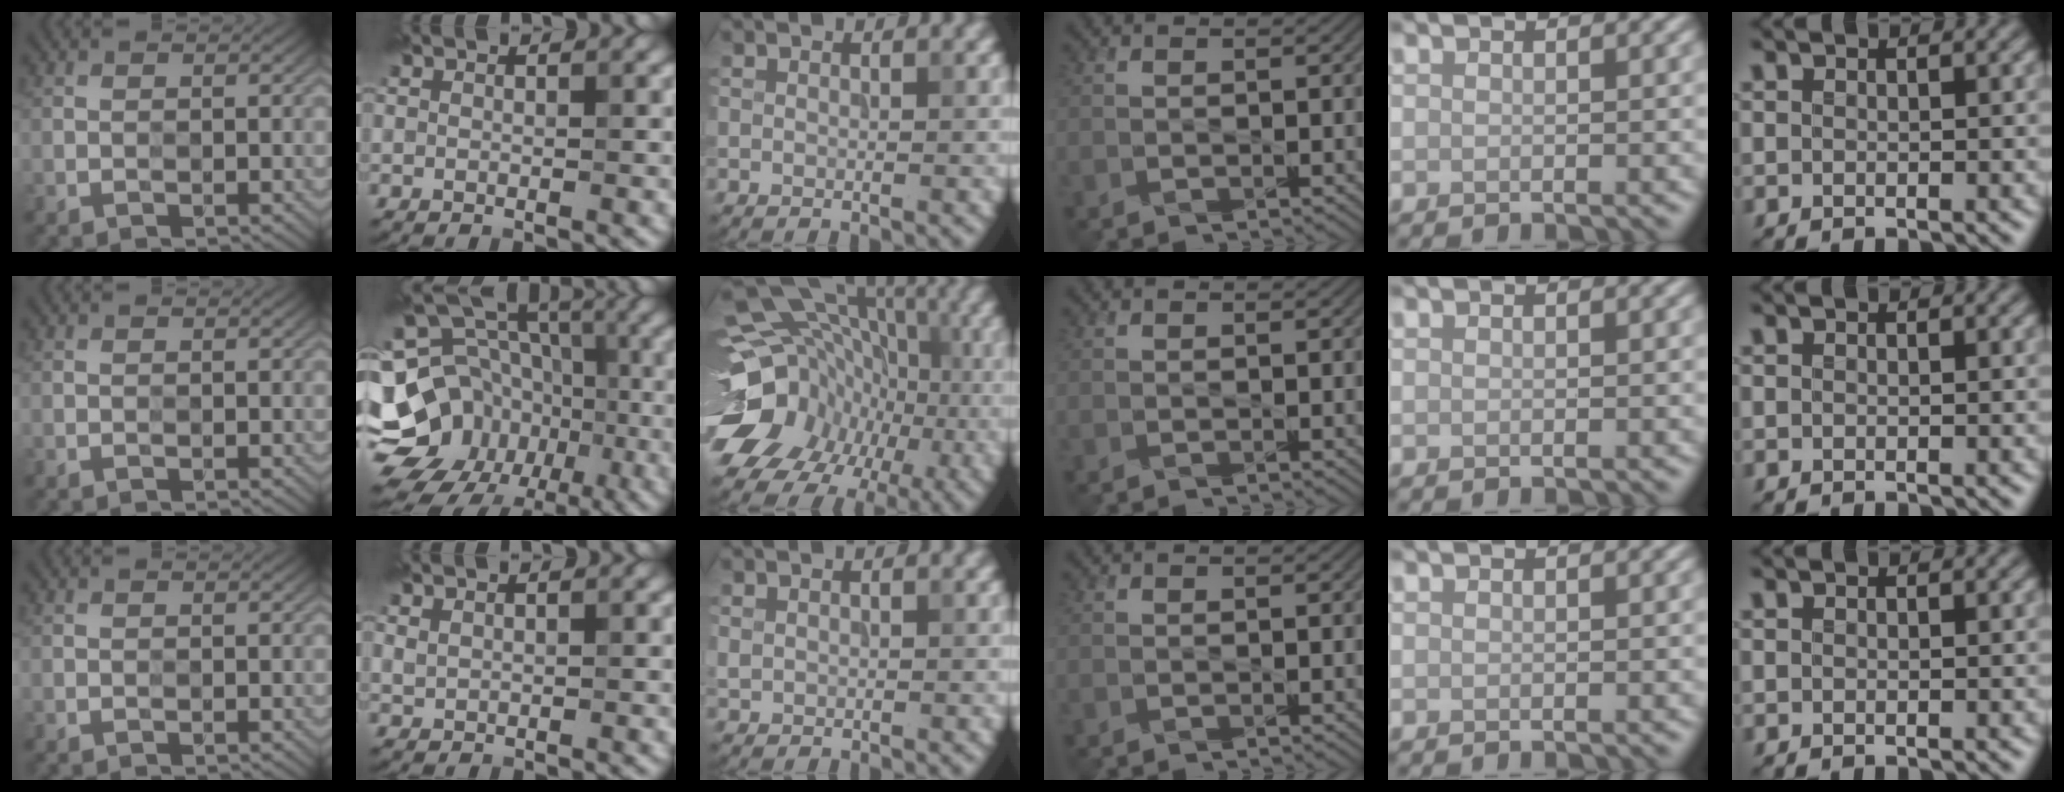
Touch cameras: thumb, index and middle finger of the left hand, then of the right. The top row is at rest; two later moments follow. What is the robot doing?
{"motion": "press", "object": "sticky note"}